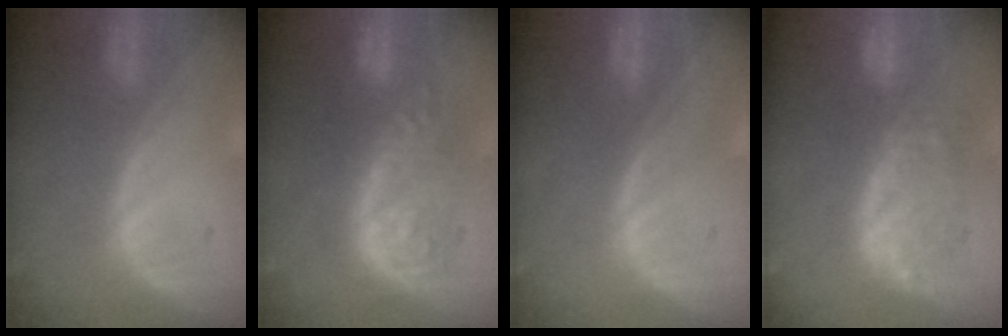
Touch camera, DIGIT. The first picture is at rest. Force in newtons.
{"total": 9.0, "press": 9.0, "slide": 0.6}
{"total": 0.0}
{"total": 8.6, "press": 8.5, "slide": 0.8}